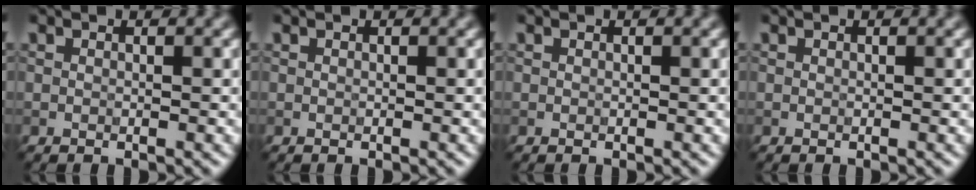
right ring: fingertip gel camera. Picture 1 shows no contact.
{"total": 0.0}
{"total": 0.0}
{"total": 0.0}